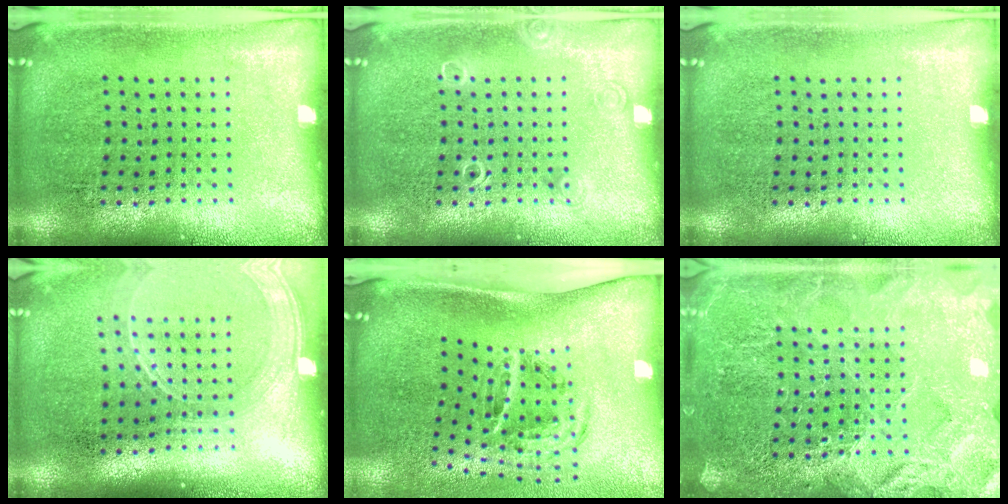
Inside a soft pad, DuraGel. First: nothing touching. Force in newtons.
{"total": 1.0, "press": 1.0, "slide": 0.2}
{"total": 0.0}
{"total": 1.8, "press": 1.6, "slide": 0.8}
{"total": 1.6, "press": 1.1, "slide": 1.2}
{"total": 3.6, "press": 3.6, "slide": 0.4}